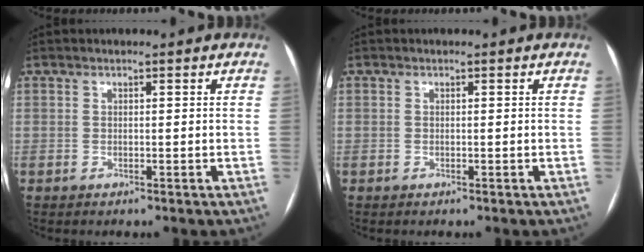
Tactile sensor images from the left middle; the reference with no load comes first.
{"total": 0.0}